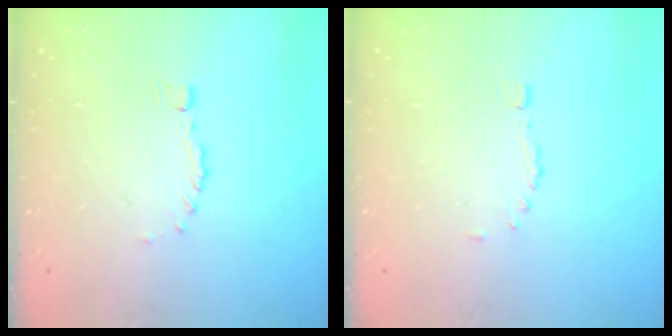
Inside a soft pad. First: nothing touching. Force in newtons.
{"total": 1.7, "press": 1.5, "slide": 0.7}